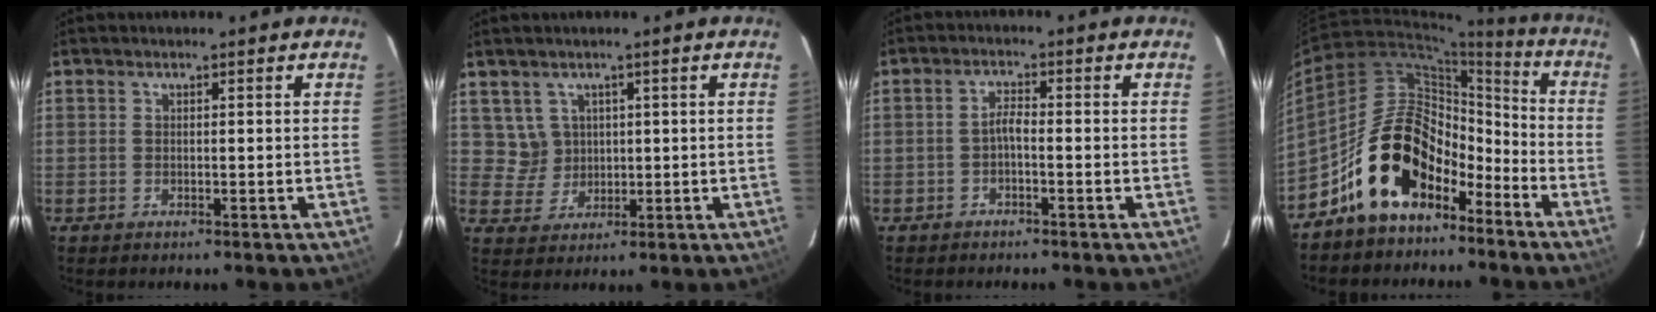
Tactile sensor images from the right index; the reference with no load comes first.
{"total": 4.4, "force": [1.6, 4.1, 0.4], "torque": [-0.005, 0.010, 0.040]}
{"total": 1.9, "force": [-1.1, 0.4, 1.5], "torque": [-0.033, 0.007, -0.022]}
{"total": 16.8, "force": [-10.9, 9.6, 8.5], "torque": [-0.149, 0.041, -0.174]}